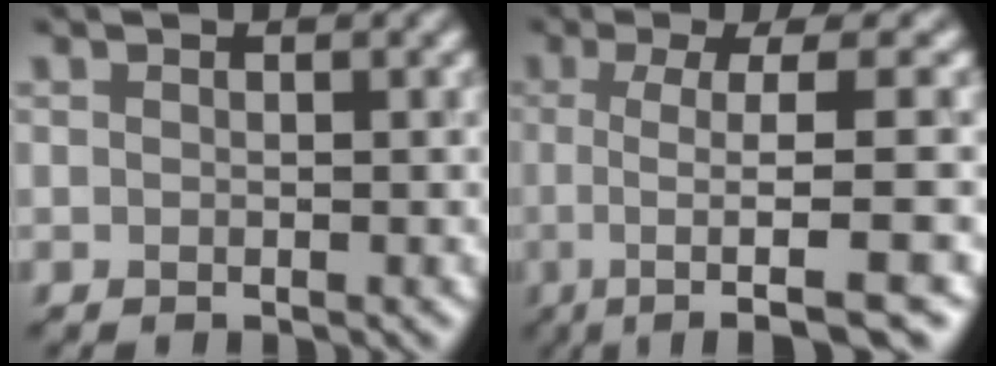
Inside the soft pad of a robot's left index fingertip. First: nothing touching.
{"total": 7.5, "force": [-0.9, 1.5, 7.3], "torque": [-0.094, 0.016, -0.010]}